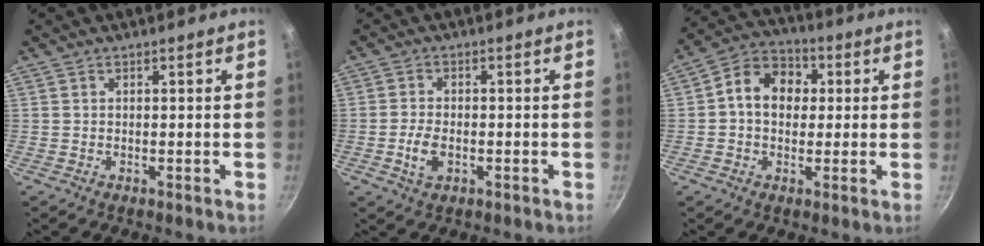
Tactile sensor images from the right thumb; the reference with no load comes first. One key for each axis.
{"total": 4.7, "fx": -1.4, "fy": 2.7, "fz": 3.5, "tx": -0.068, "ty": 0.010, "tz": -0.026}
{"total": 10.2, "fx": 1.1, "fy": 8.1, "fz": 6.1, "tx": -0.067, "ty": 0.022, "tz": -0.002}